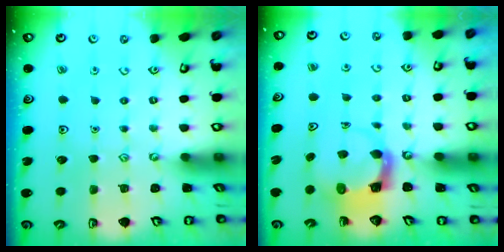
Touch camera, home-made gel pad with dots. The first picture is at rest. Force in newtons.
{"total": 3.9, "press": 3.9, "slide": 0.5}